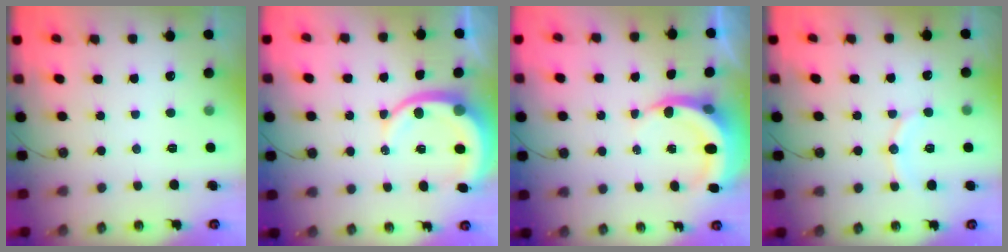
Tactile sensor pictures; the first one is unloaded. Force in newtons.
{"total": 9.1, "press": 9.1, "slide": 1.1}
{"total": 6.5, "press": 6.5, "slide": 1.0}
{"total": 9.6, "press": 9.2, "slide": 2.8}